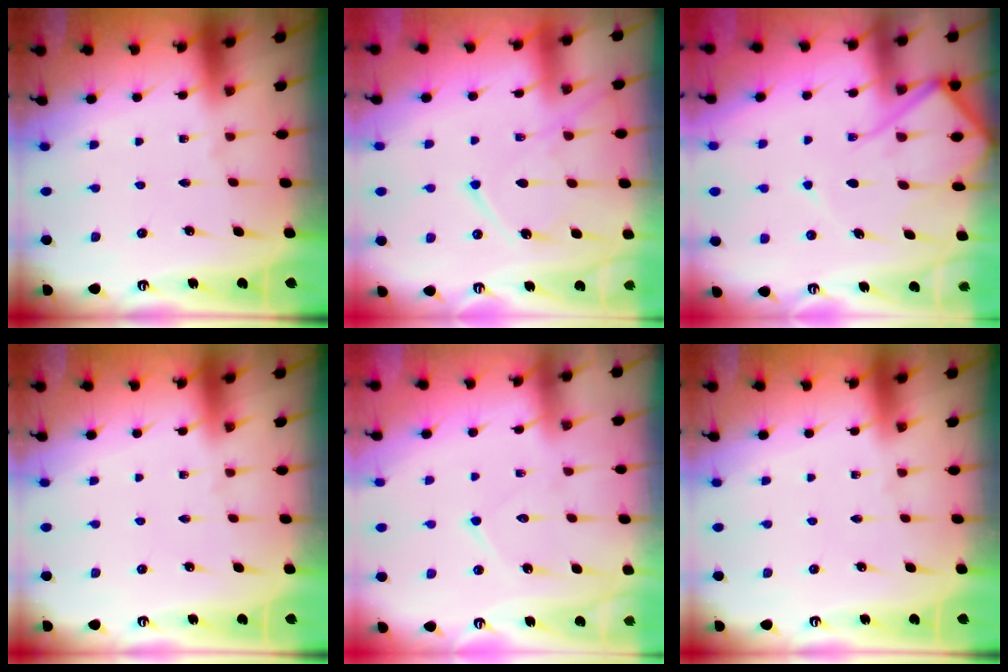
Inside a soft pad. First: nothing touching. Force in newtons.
{"total": 12.2, "press": 12.1, "slide": 1.4}
{"total": 11.7, "press": 11.7, "slide": 1.0}
{"total": 0.0}
{"total": 6.6, "press": 6.6, "slide": 0.5}
{"total": 0.0}